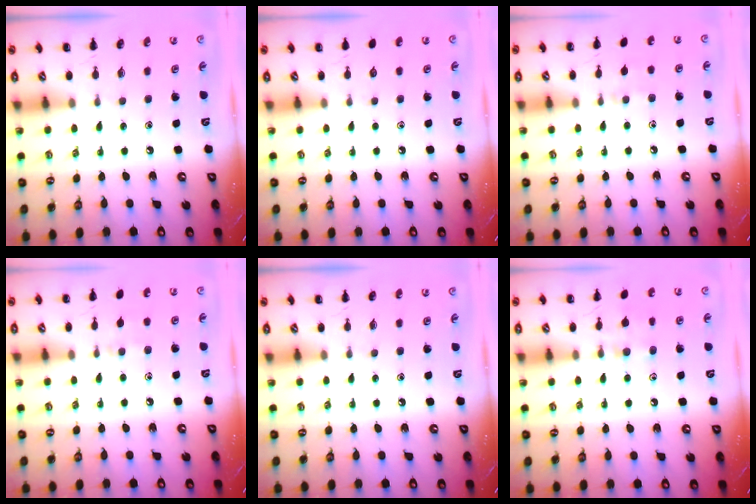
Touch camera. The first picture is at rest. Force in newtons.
{"total": 0.0}
{"total": 4.9, "press": 4.6, "slide": 1.7}
{"total": 4.9, "press": 4.6, "slide": 1.7}
{"total": 0.0}
{"total": 9.2, "press": 8.9, "slide": 2.5}